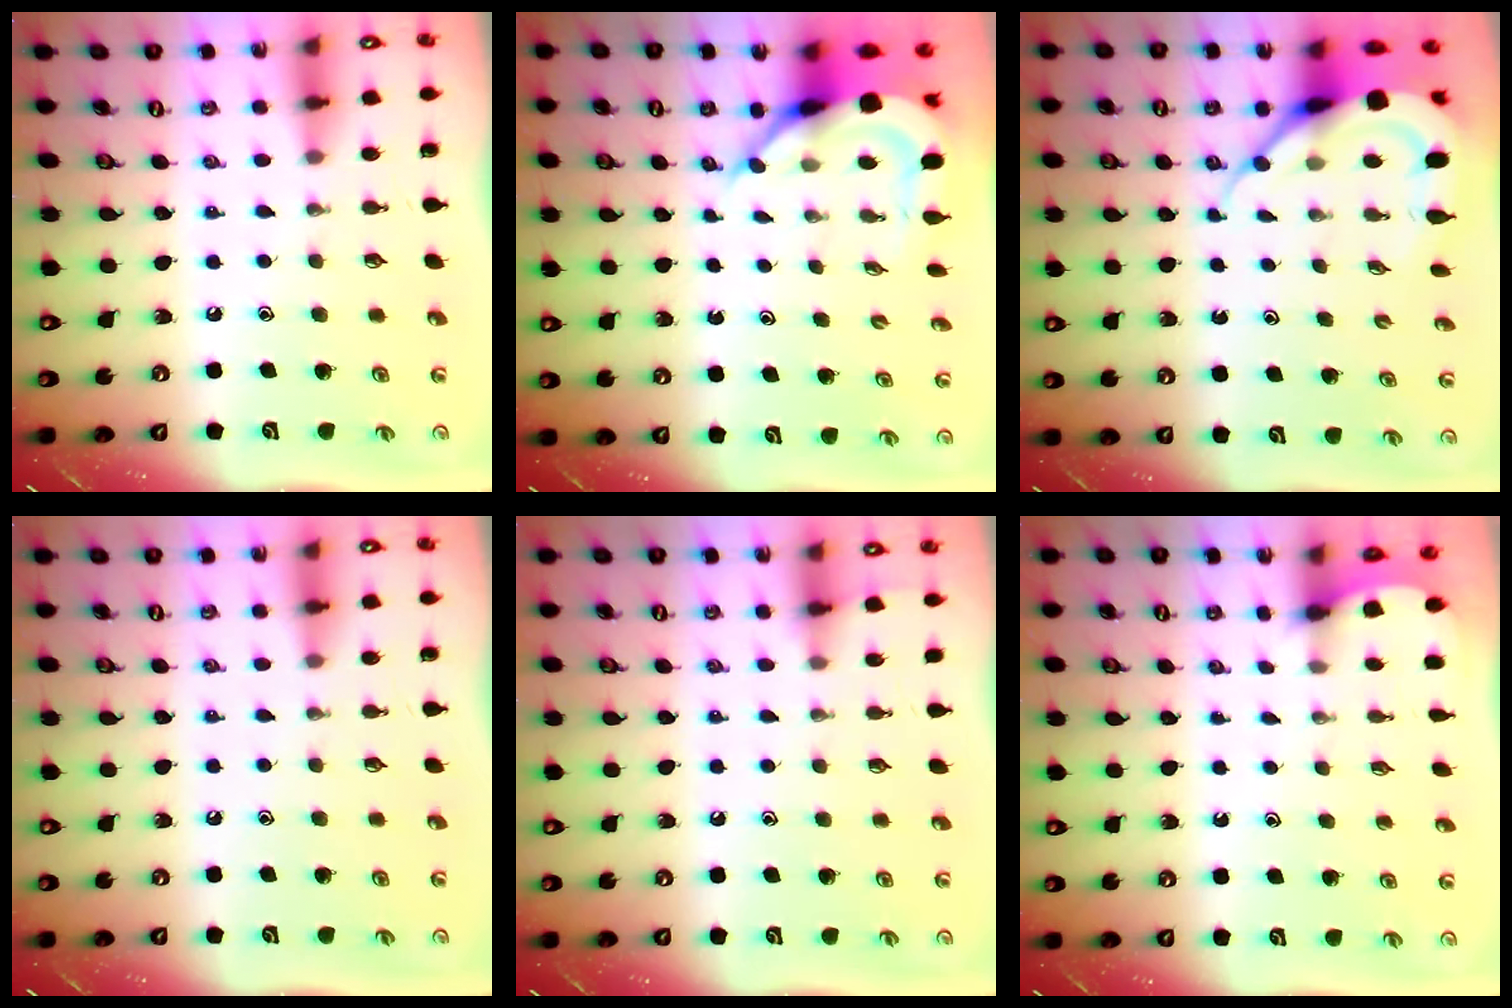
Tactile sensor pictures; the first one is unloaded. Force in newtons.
{"total": 7.7, "press": 7.6, "slide": 1.0}
{"total": 9.4, "press": 9.4, "slide": 0.9}
{"total": 0.0}
{"total": 2.8, "press": 2.8, "slide": 0.5}
{"total": 1.0, "press": 0.9, "slide": 0.1}